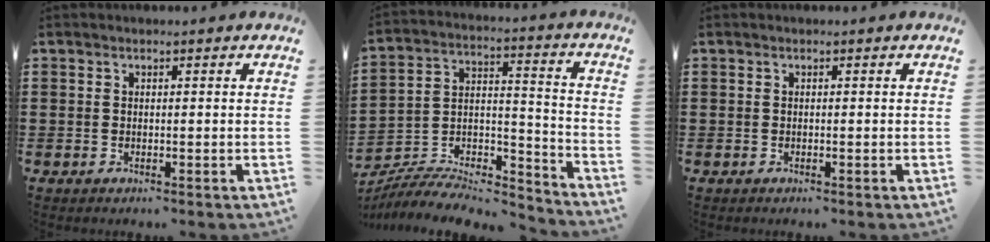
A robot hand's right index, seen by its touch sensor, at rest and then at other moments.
{"total": 7.1, "force": [-6.5, 1.9, 2.0], "torque": [-0.028, 0.008, -0.128]}
{"total": 0.0}